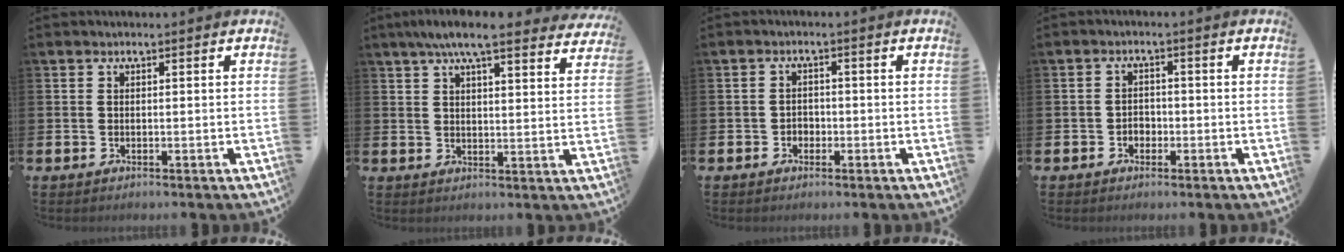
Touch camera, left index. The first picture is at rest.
{"total": 7.4, "force": [6.6, 1.0, 3.2], "torque": [-0.065, -0.024, 0.116]}
{"total": 1.6, "force": [-0.8, 1.4, 0.3], "torque": [-0.004, 0.001, -0.019]}
{"total": 1.8, "force": [-0.8, 1.5, 0.6], "torque": [-0.010, 0.001, -0.019]}